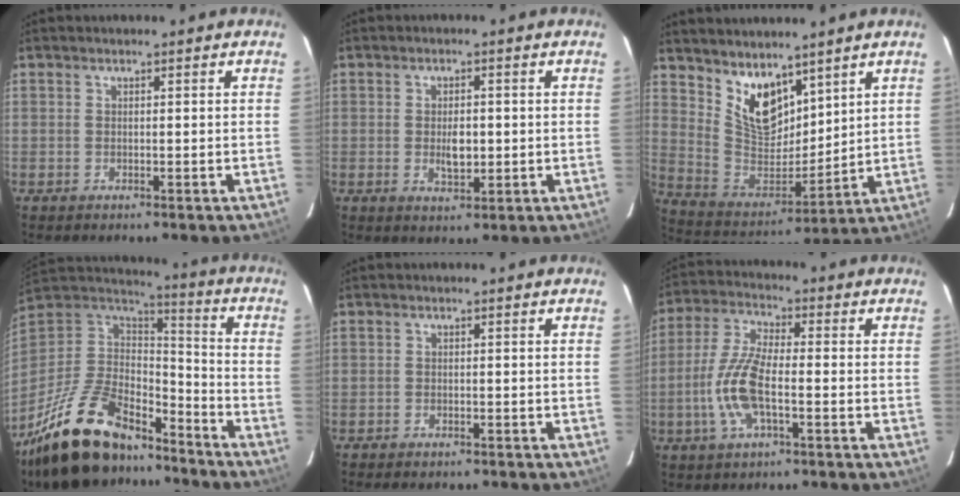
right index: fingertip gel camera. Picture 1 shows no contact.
{"total": 4.3, "force": [-0.4, 2.3, 3.6], "torque": [-0.063, -0.003, -0.002]}
{"total": 12.3, "force": [8.2, 6.2, 6.6], "torque": [-0.123, -0.004, 0.172]}
{"total": 26.5, "force": [-18.8, 11.7, 14.6], "torque": [-0.297, -0.006, -0.304]}
{"total": 3.3, "force": [-2.8, 1.3, 1.1], "torque": [-0.031, -0.007, -0.044]}
{"total": 10.6, "force": [-3.0, 3.3, 9.6], "torque": [-0.209, 0.002, -0.063]}